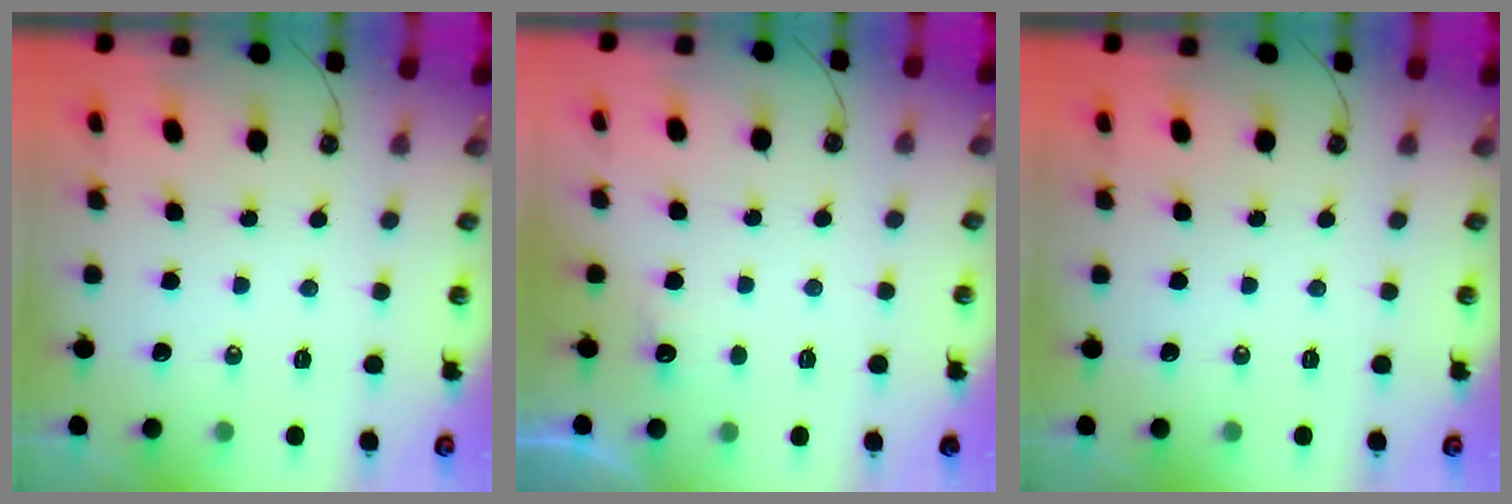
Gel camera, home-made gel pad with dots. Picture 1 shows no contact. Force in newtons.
{"total": 5.9, "press": 5.8, "slide": 1.2}
{"total": 0.0}